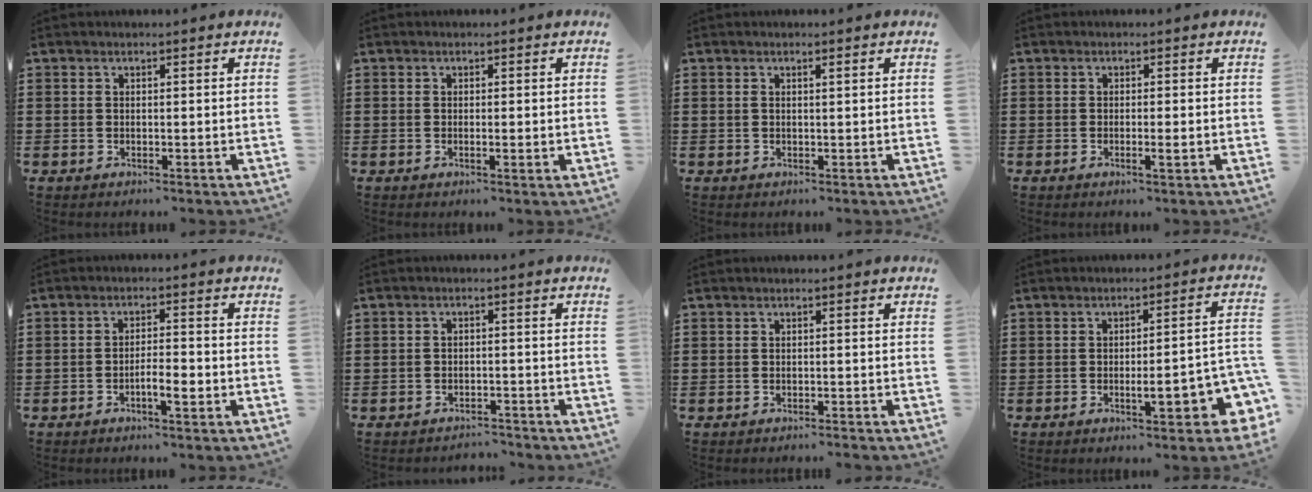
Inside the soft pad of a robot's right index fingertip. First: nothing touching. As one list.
[{"total": 0.7, "force": [-0.1, 0.0, 0.7], "torque": [-0.012, -0.003, 0.000]}, {"total": 0.7, "force": [0.3, 0.1, 0.6], "torque": [-0.013, 0.000, 0.005]}, {"total": 1.5, "force": [-0.5, 0.0, 1.5], "torque": [-0.030, -0.008, -0.010]}, {"total": 3.6, "force": [-1.5, 0.6, 3.2], "torque": [-0.054, 0.003, -0.028]}, {"total": 2.3, "force": [-2.3, 0.4, 0.0], "torque": [-0.008, -0.001, -0.051]}, {"total": 0.6, "force": [-0.6, -0.1, 0.1], "torque": [-0.004, -0.002, -0.012]}, {"total": 6.7, "force": [-2.3, 1.8, 6.0], "torque": [-0.083, -0.009, -0.039]}]